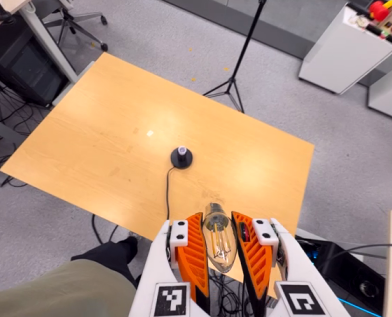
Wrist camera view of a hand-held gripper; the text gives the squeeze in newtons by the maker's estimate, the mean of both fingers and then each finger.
{"total": 20.6, "left": 21.7, "right": 19.4}